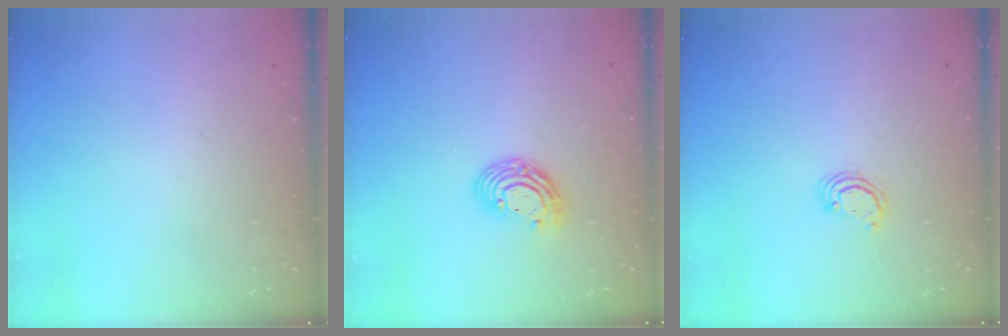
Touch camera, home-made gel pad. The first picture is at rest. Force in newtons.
{"total": 9.2, "press": 9.2, "slide": 0.6}
{"total": 2.6, "press": 2.5, "slide": 0.3}